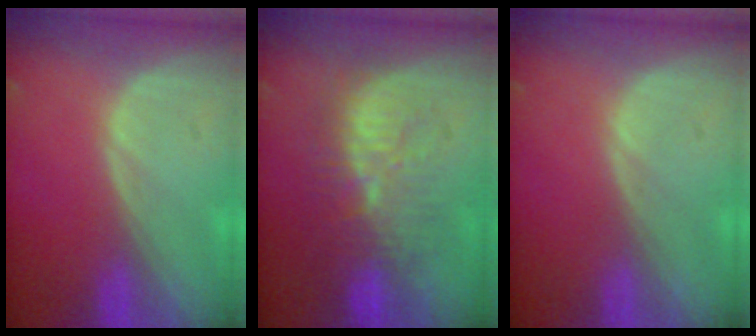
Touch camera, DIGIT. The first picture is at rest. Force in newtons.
{"total": 9.4, "press": 9.2, "slide": 2.0}
{"total": 0.0}